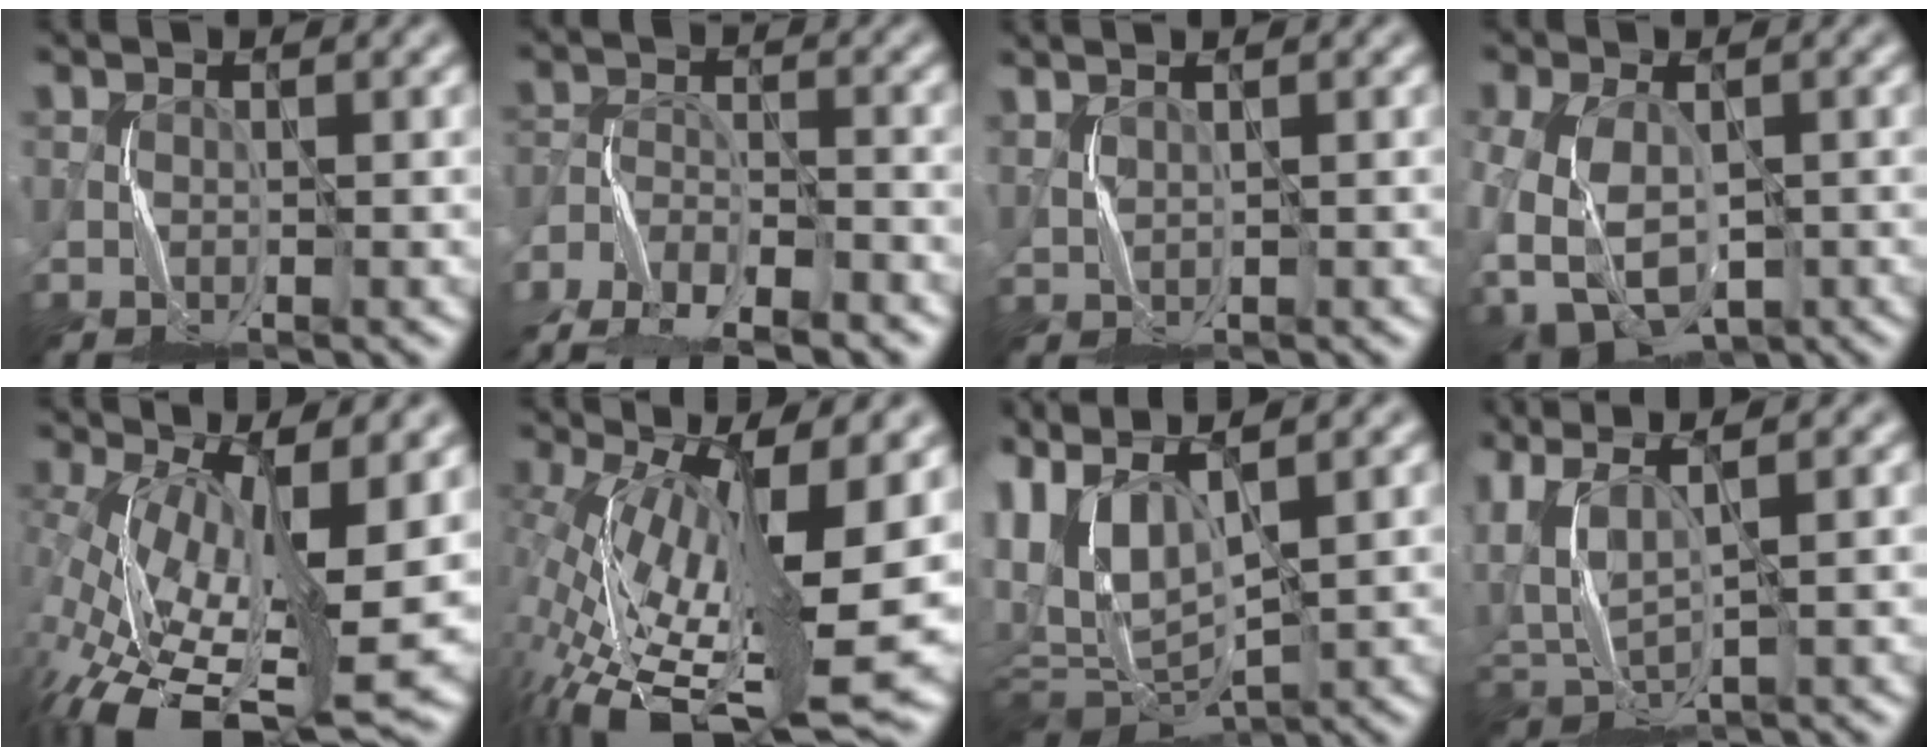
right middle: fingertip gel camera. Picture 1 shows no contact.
{"total": 9.8, "force": [-8.8, 2.9, 3.1], "torque": [-0.048, -0.012, -0.153]}
{"total": 1.3, "force": [1.3, 0.3, -0.1], "torque": [-0.006, 0.001, 0.029]}
{"total": 8.7, "force": [-4.0, 5.4, 5.5], "torque": [-0.129, -0.047, -0.053]}
{"total": 12.4, "force": [-3.0, 5.6, 10.6], "torque": [-0.211, -0.037, -0.043]}
{"total": 14.9, "force": [-3.6, 5.4, 13.5], "torque": [-0.257, -0.013, -0.056]}
{"total": 9.8, "force": [1.9, 5.7, 7.7], "torque": [-0.171, -0.001, 0.052]}
{"total": 4.7, "force": [1.8, 2.2, 3.7], "torque": [-0.102, 0.007, 0.041]}